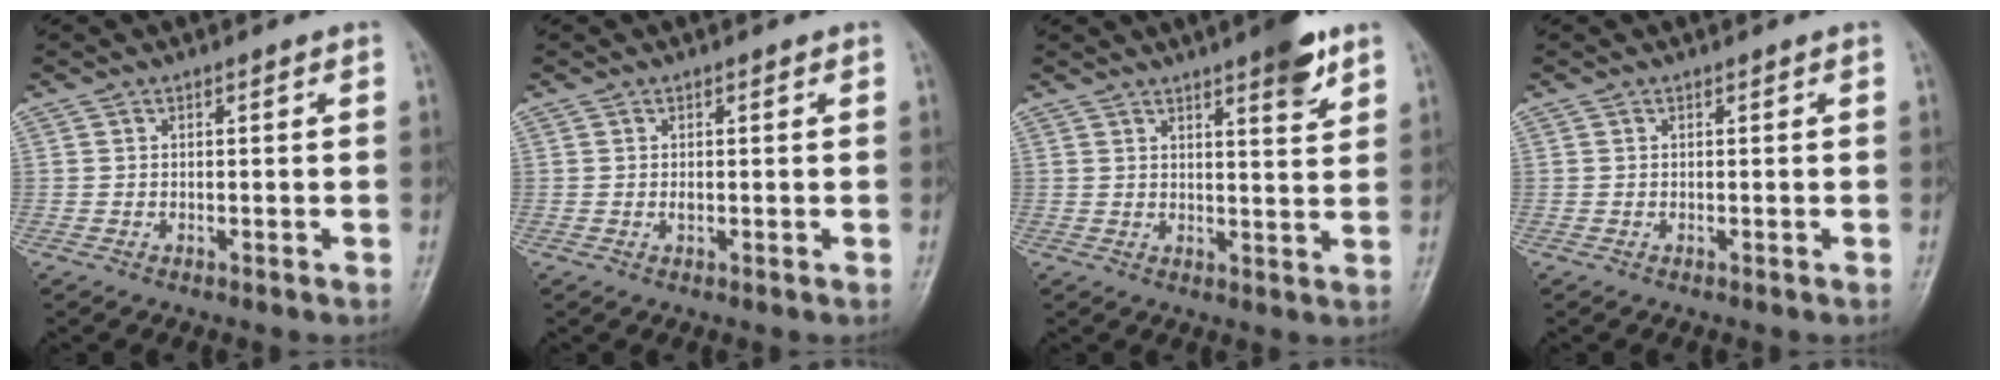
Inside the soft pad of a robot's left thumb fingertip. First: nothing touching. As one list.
[{"total": 1.1, "force": [0.1, 0.6, 0.9], "torque": [-0.011, 0.000, 0.002]}, {"total": 6.7, "force": [4.3, 1.4, 5.0], "torque": [-0.060, -0.023, 0.056]}, {"total": 0.0}]